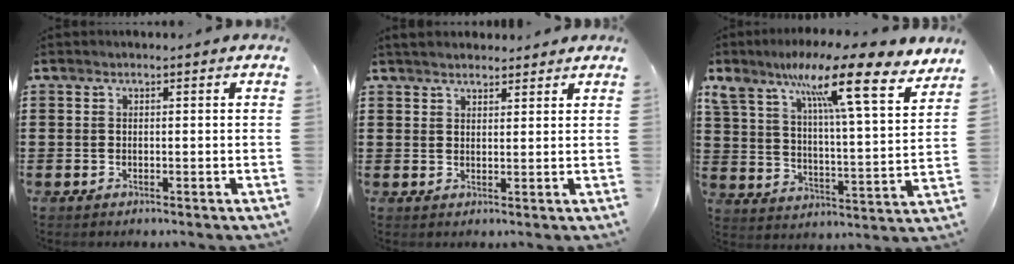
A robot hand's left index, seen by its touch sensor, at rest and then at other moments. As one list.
[{"total": 2.5, "force": [2.4, 0.6, 0.3], "torque": [-0.011, 0.002, 0.048]}, {"total": 13.6, "force": [9.9, 2.2, 9.1], "torque": [-0.158, -0.063, 0.151]}]